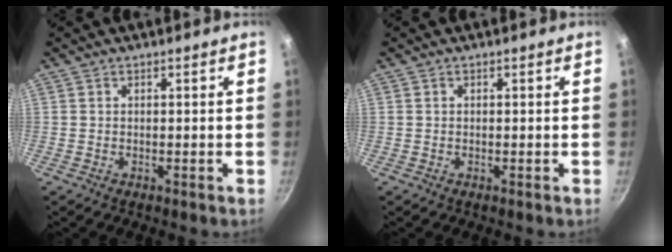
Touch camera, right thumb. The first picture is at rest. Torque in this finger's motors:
{"motor_torque": [0.07, -0.44, -0.39, 0.17, 0.00]}